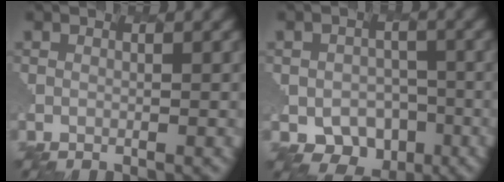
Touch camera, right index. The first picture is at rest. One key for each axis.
{"total": 4.7, "fx": -2.6, "fy": 3.6, "fz": 1.4, "tx": -0.028, "ty": -0.012, "tz": -0.032}